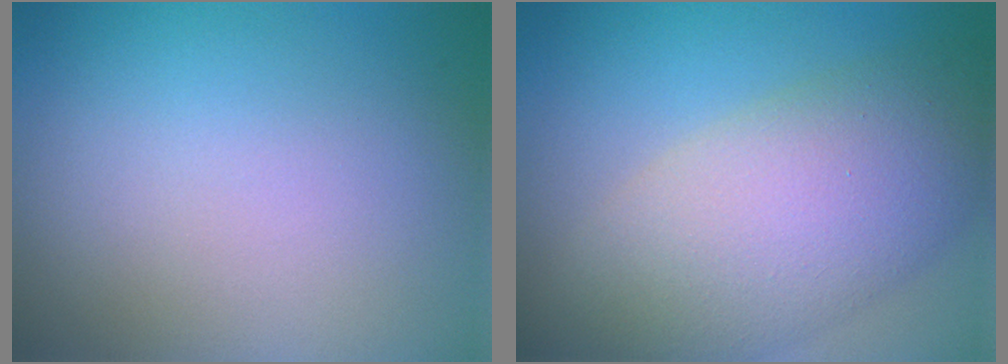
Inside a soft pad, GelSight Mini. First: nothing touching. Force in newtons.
{"total": 9.1, "press": 9.1, "slide": 0.3}